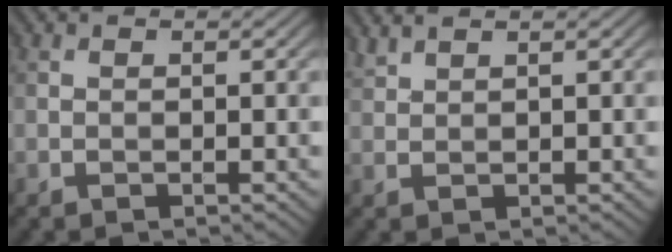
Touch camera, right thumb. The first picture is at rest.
{"total": 1.5, "force": [1.4, 0.1, 0.5], "torque": [-0.019, 0.005, 0.035]}